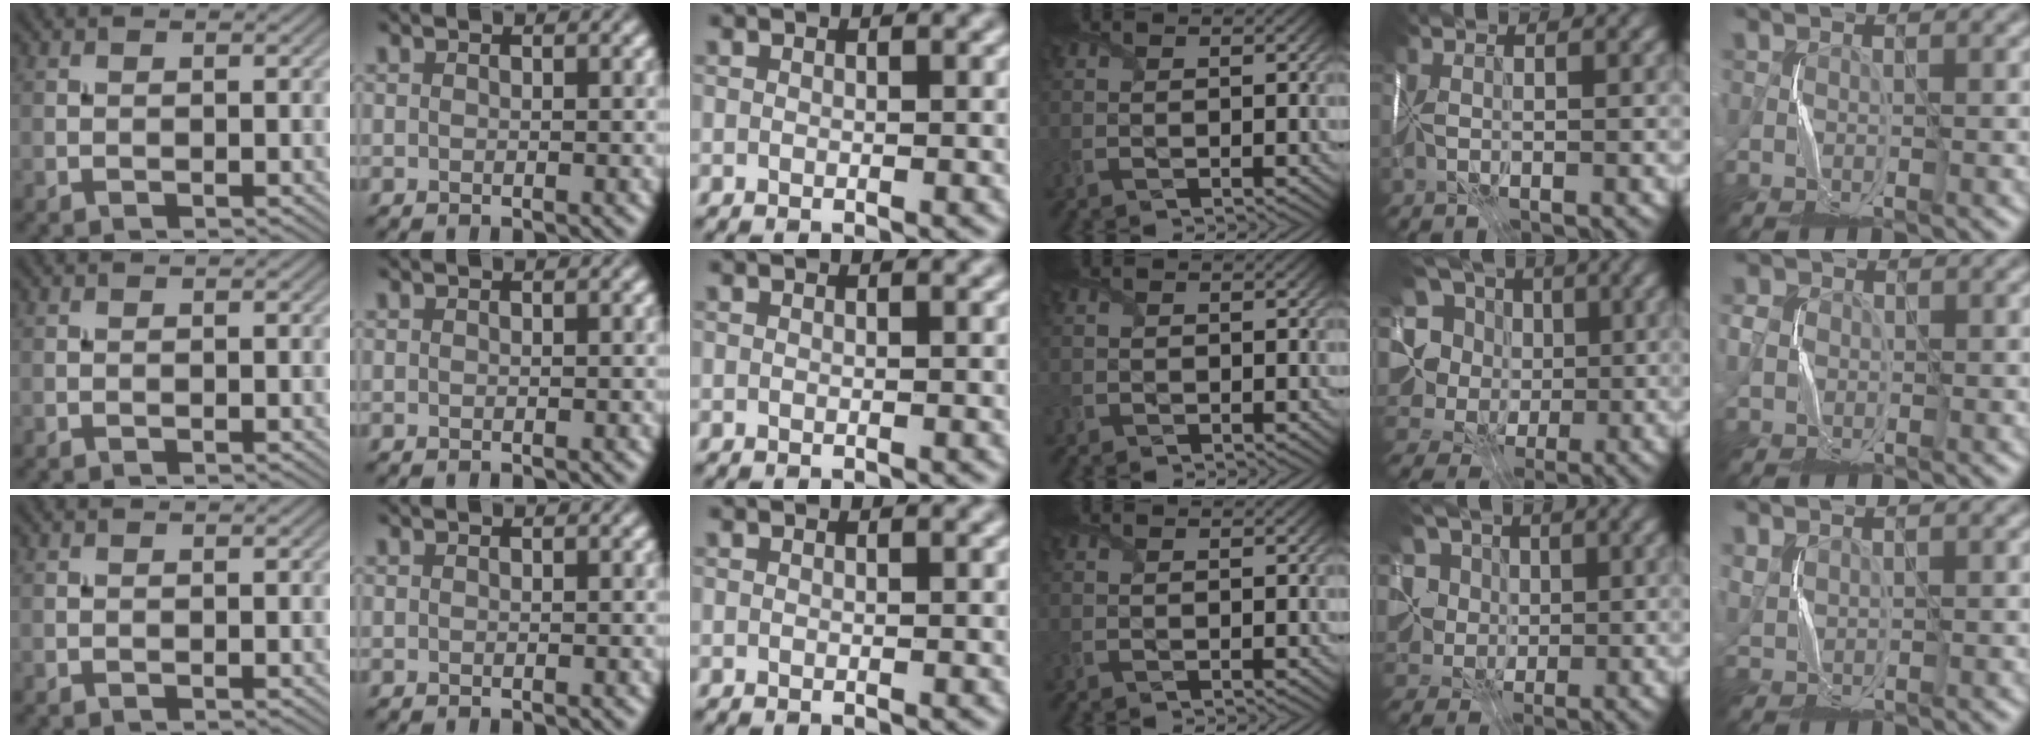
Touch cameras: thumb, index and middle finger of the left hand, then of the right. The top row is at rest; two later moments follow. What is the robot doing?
{"motion": "fold", "object": "shipping label"}